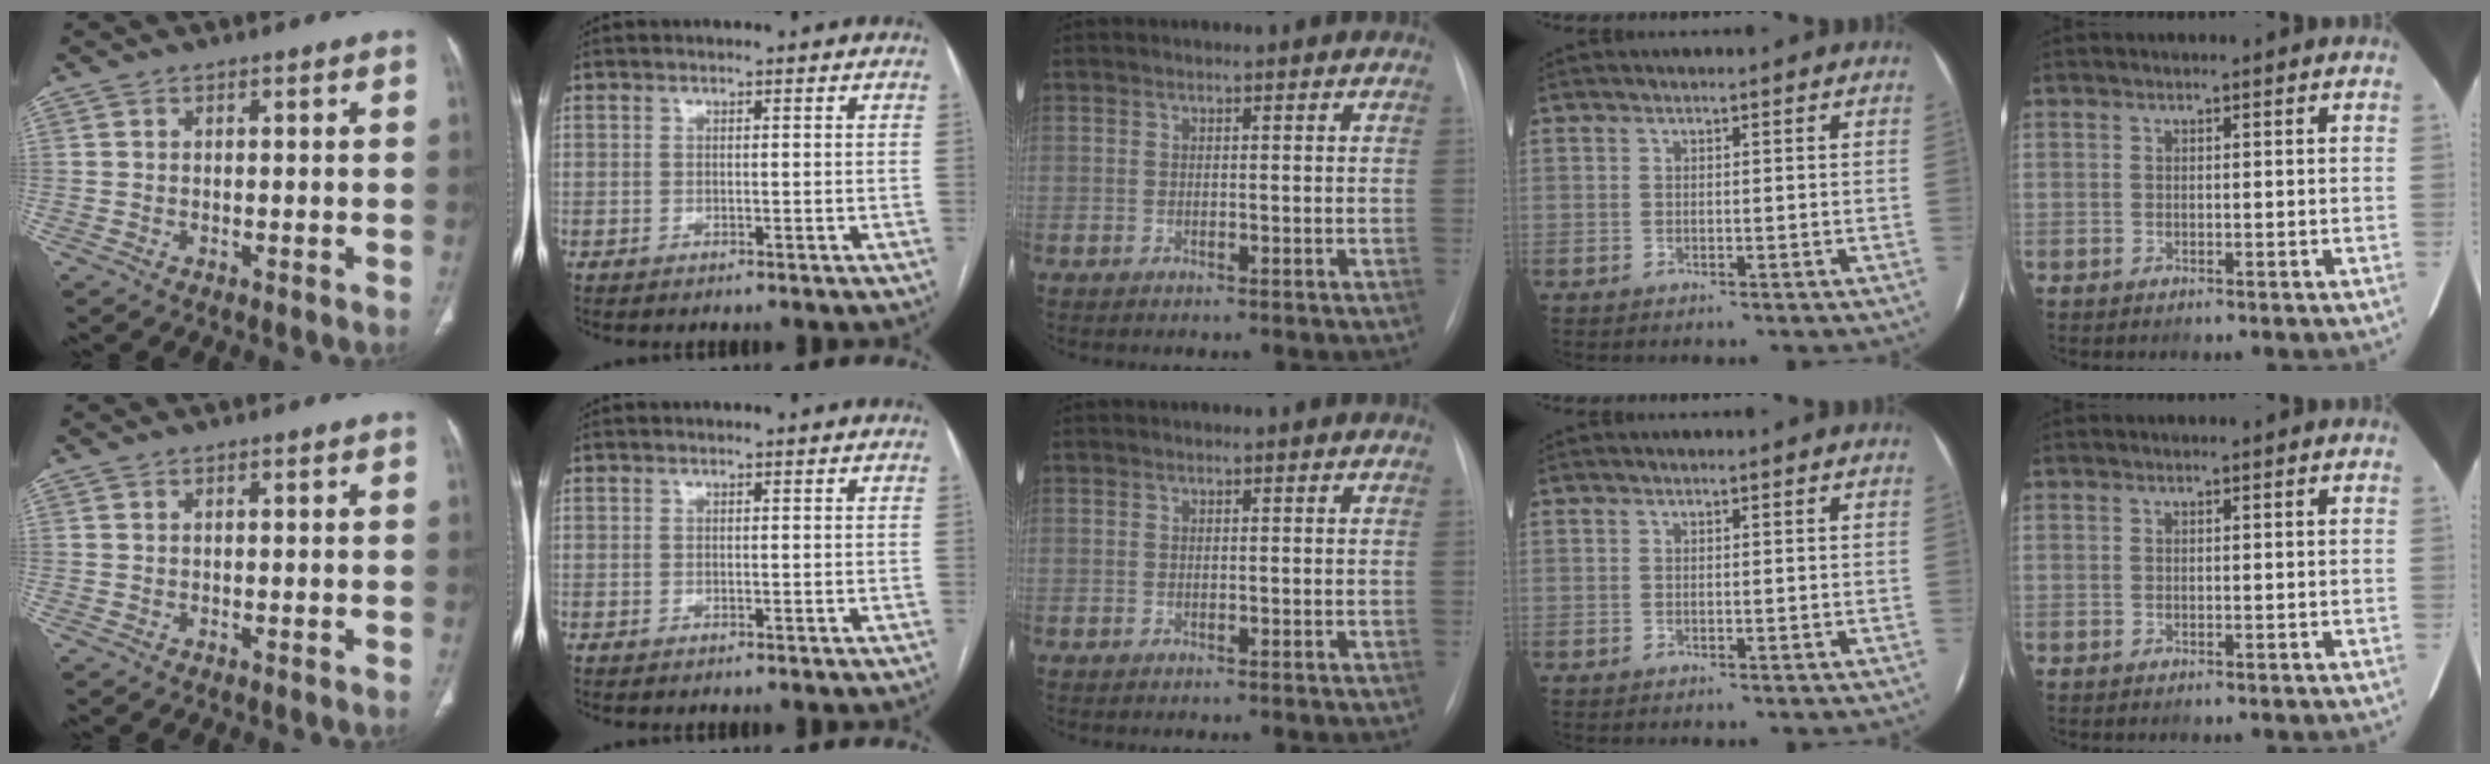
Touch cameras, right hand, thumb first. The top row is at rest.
{}